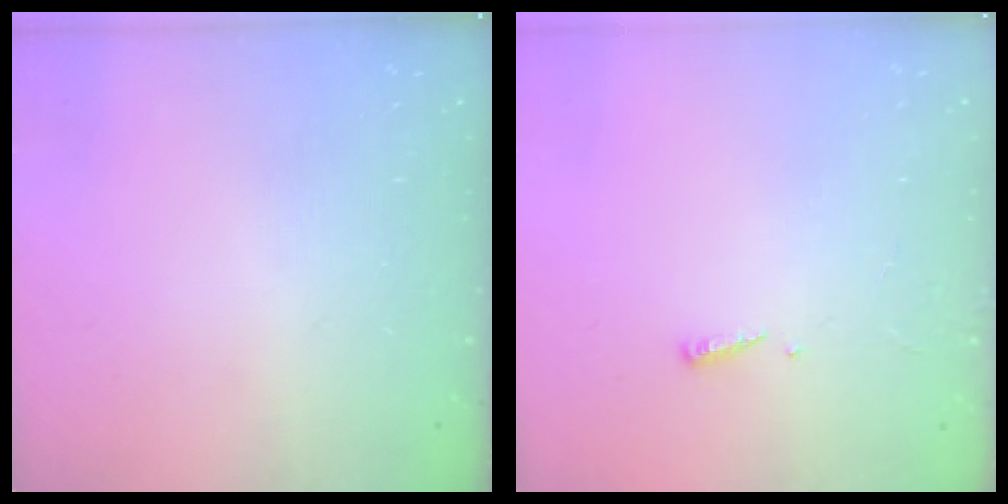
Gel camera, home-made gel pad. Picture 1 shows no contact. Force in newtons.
{"total": 2.4, "press": 2.4, "slide": 0.2}